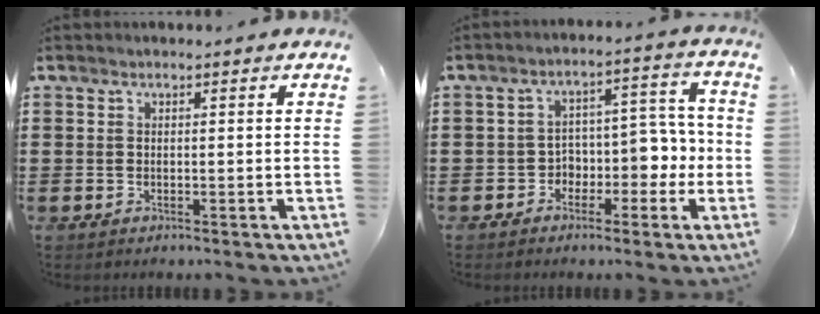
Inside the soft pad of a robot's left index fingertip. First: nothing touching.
{"total": 4.8, "force": [-1.9, 3.8, 2.1], "torque": [-0.044, 0.007, -0.044]}